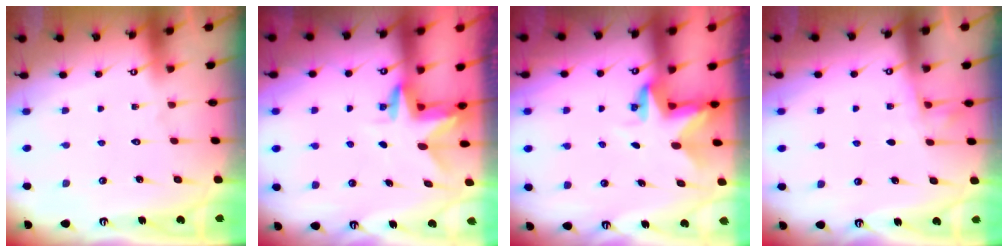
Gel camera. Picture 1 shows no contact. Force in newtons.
{"total": 3.1, "press": 3.1, "slide": 0.2}
{"total": 3.0, "press": 3.0, "slide": 0.1}
{"total": 2.7, "press": 2.5, "slide": 1.2}